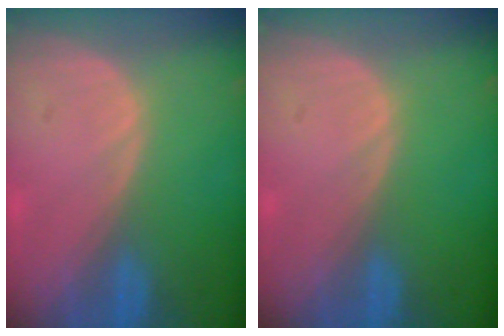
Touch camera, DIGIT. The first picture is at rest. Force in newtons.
{"total": 0.0}